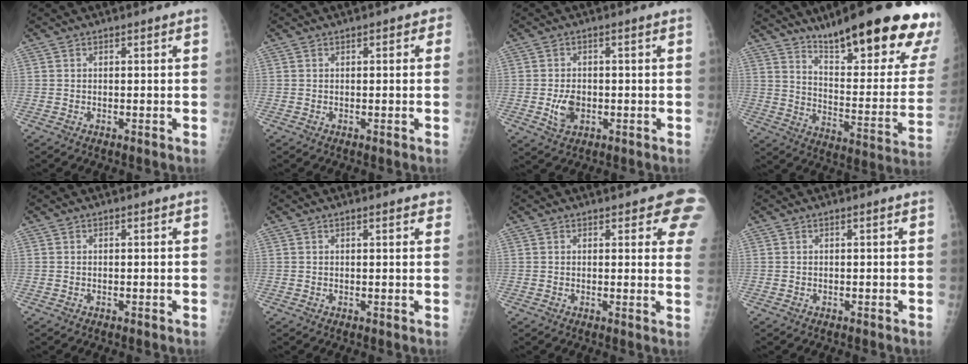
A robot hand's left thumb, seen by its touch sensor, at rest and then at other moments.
{"total": 1.9, "force": [0.5, 1.1, 1.4], "torque": [-0.002, 0.005, -0.001]}
{"total": 4.4, "force": [-1.0, 3.0, 3.1], "torque": [-0.050, 0.001, -0.012]}
{"total": 27.7, "force": [19.0, 5.3, 19.5], "torque": [-0.241, -0.090, 0.274]}
{"total": 0.0}
{"total": 2.2, "force": [1.6, 0.7, 1.3], "torque": [-0.004, 0.002, 0.016]}
{"total": 8.2, "force": [5.4, 2.9, 5.5], "torque": [-0.026, -0.020, 0.049]}
{"total": 0.0}